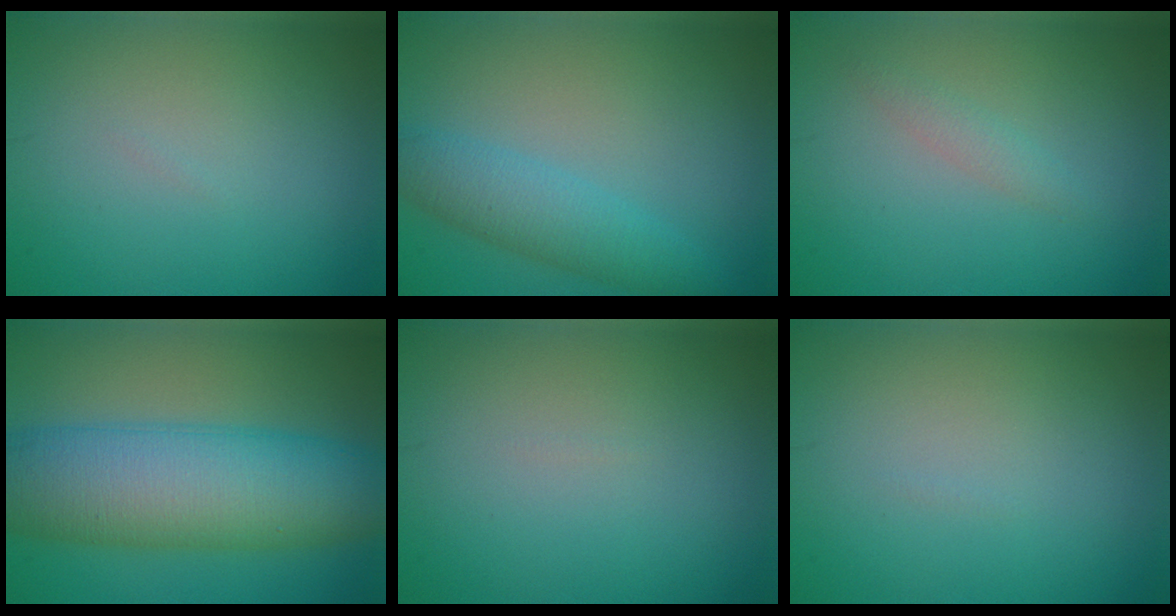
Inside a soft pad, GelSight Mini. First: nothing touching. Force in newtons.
{"total": 4.0, "press": 4.0, "slide": 0.1}
{"total": 1.2, "press": 1.2, "slide": 0.0}
{"total": 11.7, "press": 11.7, "slide": 0.1}
{"total": 0.0}
{"total": 0.0}